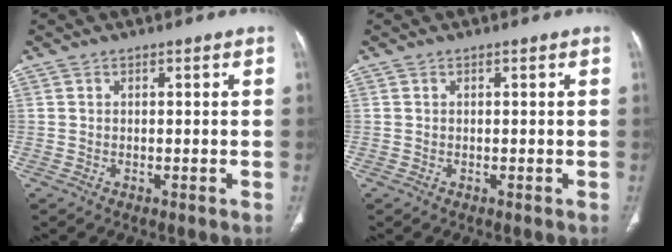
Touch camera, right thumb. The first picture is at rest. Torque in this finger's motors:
{"motor_torque": [-0.01, 0.01, 0.00, 0.00, 0.00]}